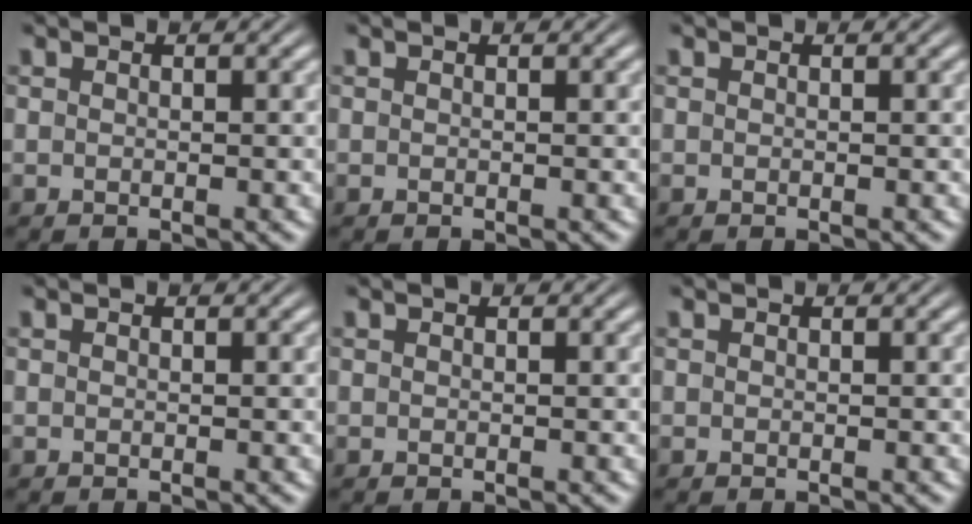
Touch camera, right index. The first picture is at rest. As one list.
[{"total": 0.0}, {"total": 0.0}, {"total": 0.0}, {"total": 0.0}, {"total": 0.0}]